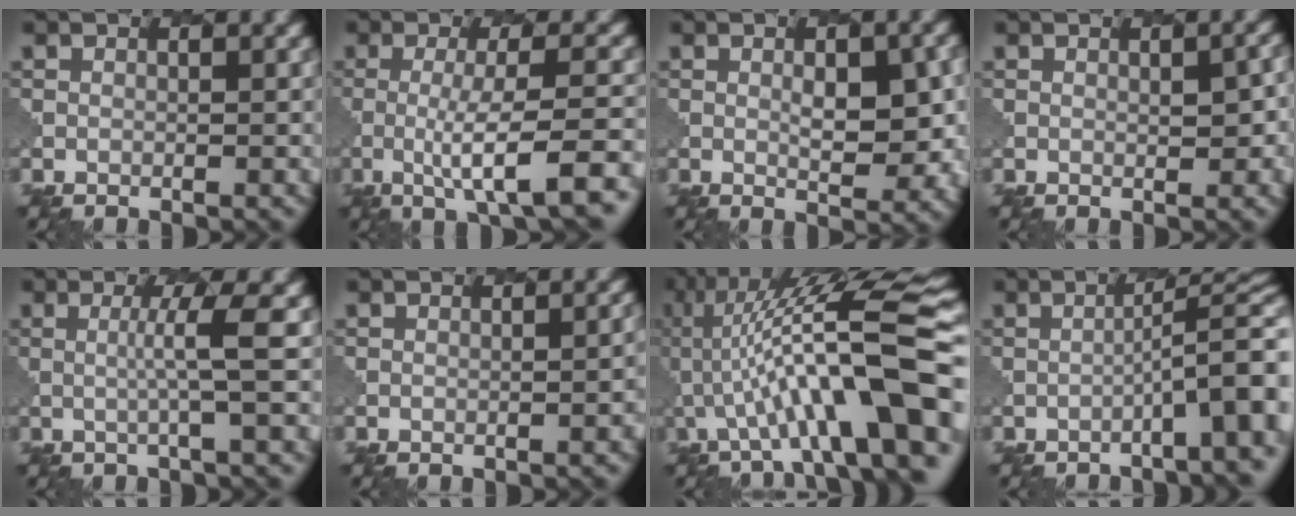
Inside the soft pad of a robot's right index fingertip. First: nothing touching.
{"total": 7.4, "force": [-1.7, 1.5, 7.0], "torque": [-0.108, -0.004, -0.035]}
{"total": 5.2, "force": [0.6, 2.2, 4.6], "torque": [-0.068, -0.005, 0.016]}
{"total": 2.8, "force": [0.3, 1.0, 2.6], "torque": [-0.032, 0.000, 0.009]}
{"total": 2.6, "force": [0.6, 0.0, 2.5], "torque": [-0.051, -0.004, 0.004]}
{"total": 2.4, "force": [-0.8, 1.1, 2.0], "torque": [-0.002, 0.008, -0.004]}
{"total": 13.4, "force": [-0.7, 2.8, 13.1], "torque": [-0.209, 0.038, -0.005]}
{"total": 7.0, "force": [-2.7, 0.9, 6.4], "torque": [-0.077, 0.019, -0.040]}